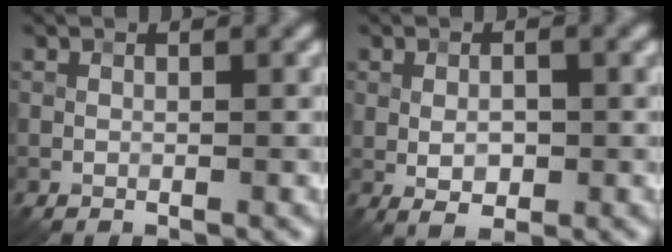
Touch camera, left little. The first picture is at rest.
{"total": 2.5, "force": [-0.2, 1.3, 2.1], "torque": [-0.041, -0.002, -0.001]}